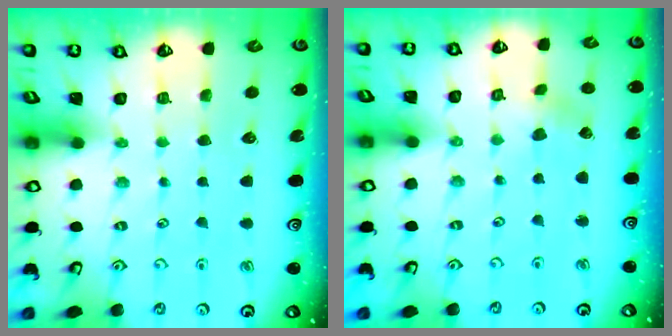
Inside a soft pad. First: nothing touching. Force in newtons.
{"total": 2.0, "press": 1.9, "slide": 0.6}